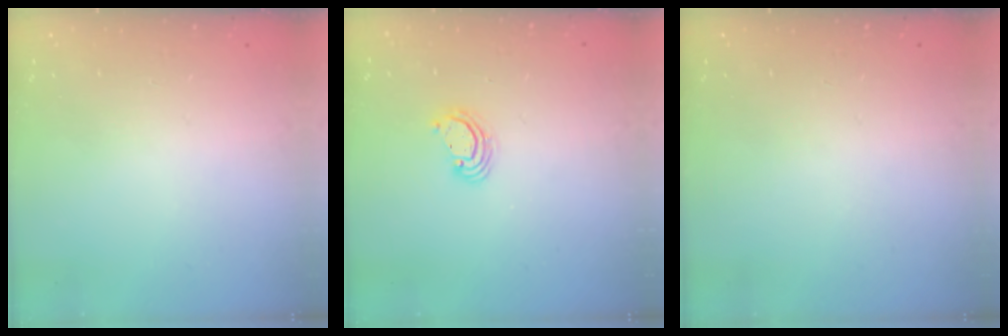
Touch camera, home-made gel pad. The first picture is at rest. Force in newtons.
{"total": 3.8, "press": 3.8, "slide": 0.2}
{"total": 0.0}